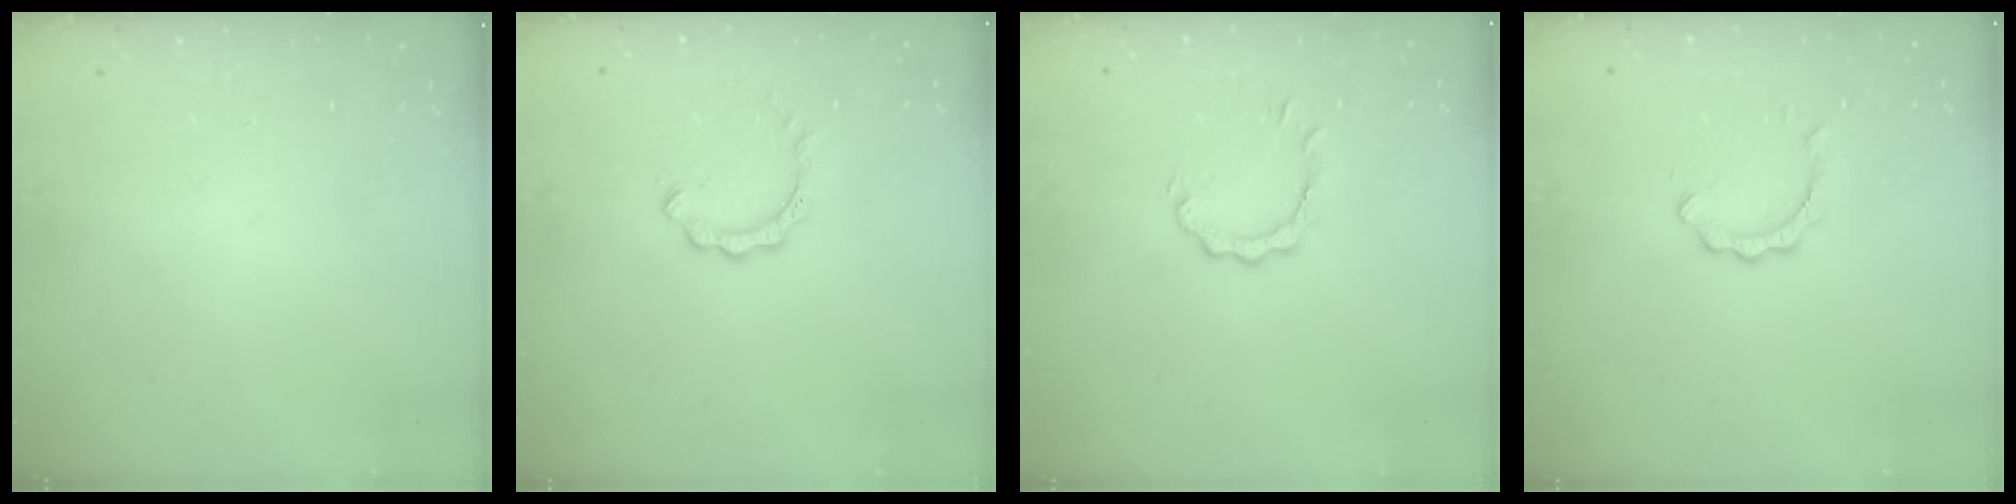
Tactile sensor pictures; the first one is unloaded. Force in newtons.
{"total": 5.8, "press": 5.8, "slide": 0.5}
{"total": 3.7, "press": 3.7, "slide": 0.3}
{"total": 2.8, "press": 2.8, "slide": 0.3}